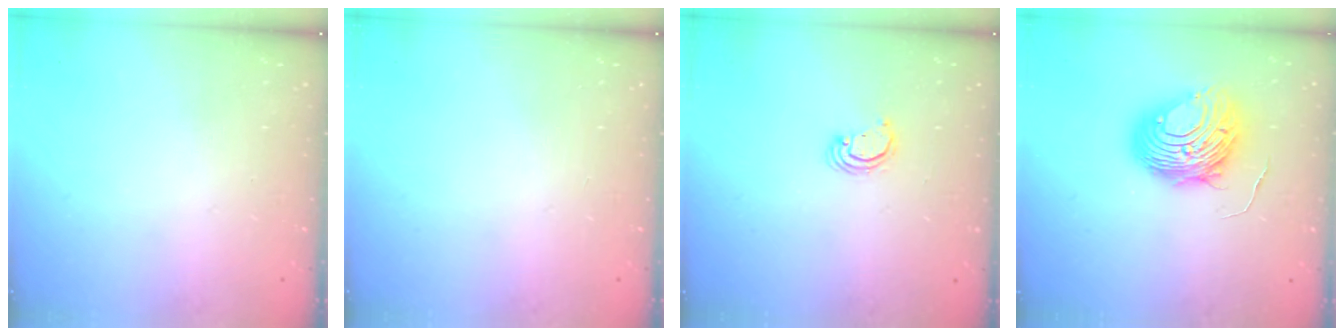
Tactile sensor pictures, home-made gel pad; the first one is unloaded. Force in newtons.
{"total": 0.0}
{"total": 2.7, "press": 2.7, "slide": 0.1}
{"total": 11.0, "press": 11.0, "slide": 0.8}